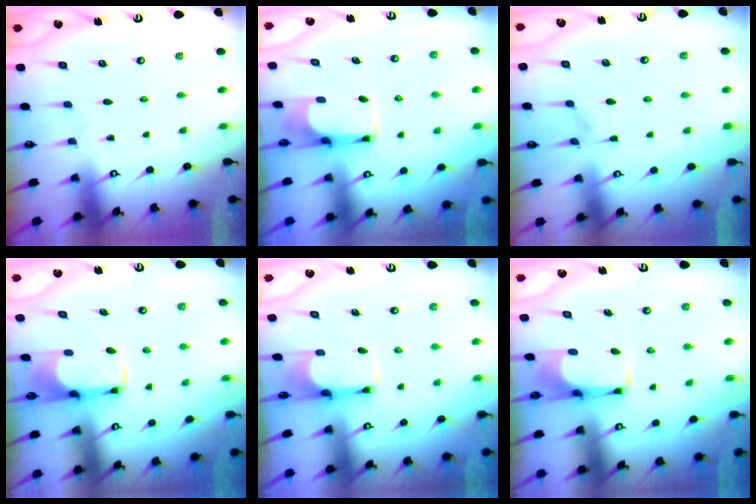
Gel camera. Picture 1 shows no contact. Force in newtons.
{"total": 3.4, "press": 3.4, "slide": 0.2}
{"total": 1.4, "press": 0.1, "slide": 1.4}
{"total": 2.0, "press": 2.0, "slide": 0.4}
{"total": 2.6, "press": 2.5, "slide": 0.9}
{"total": 1.1, "press": 1.0, "slide": 0.5}